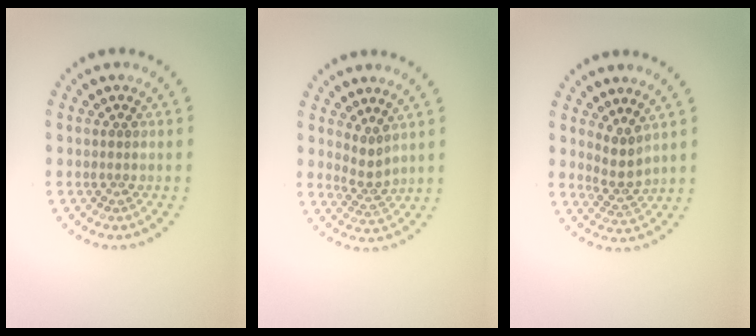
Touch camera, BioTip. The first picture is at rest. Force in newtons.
{"total": 2.0, "press": 1.3, "slide": 1.5}
{"total": 2.3, "press": 1.7, "slide": 1.5}